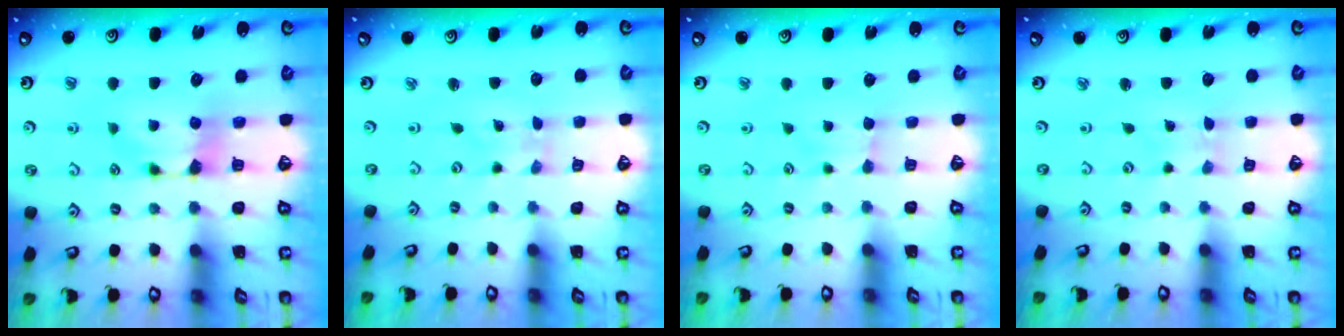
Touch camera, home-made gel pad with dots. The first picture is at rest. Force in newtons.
{"total": 6.9, "press": 6.9, "slide": 0.4}
{"total": 1.9, "press": 1.8, "slide": 0.4}
{"total": 5.2, "press": 5.2, "slide": 0.2}